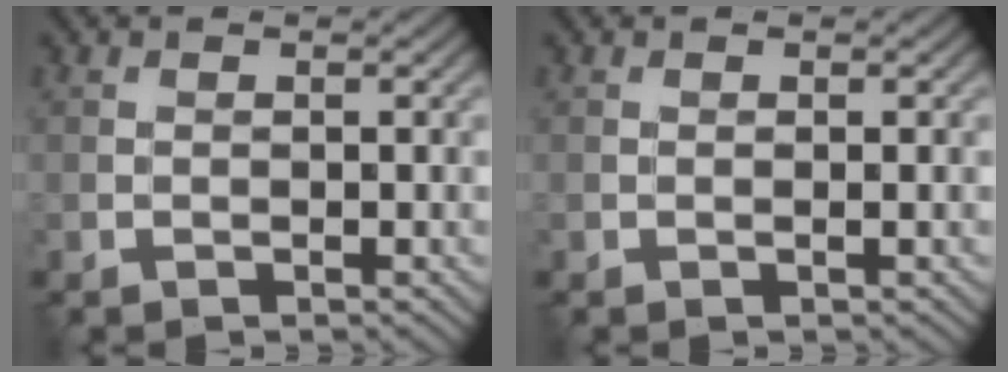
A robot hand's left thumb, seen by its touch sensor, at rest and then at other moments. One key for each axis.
{"total": 0.0}